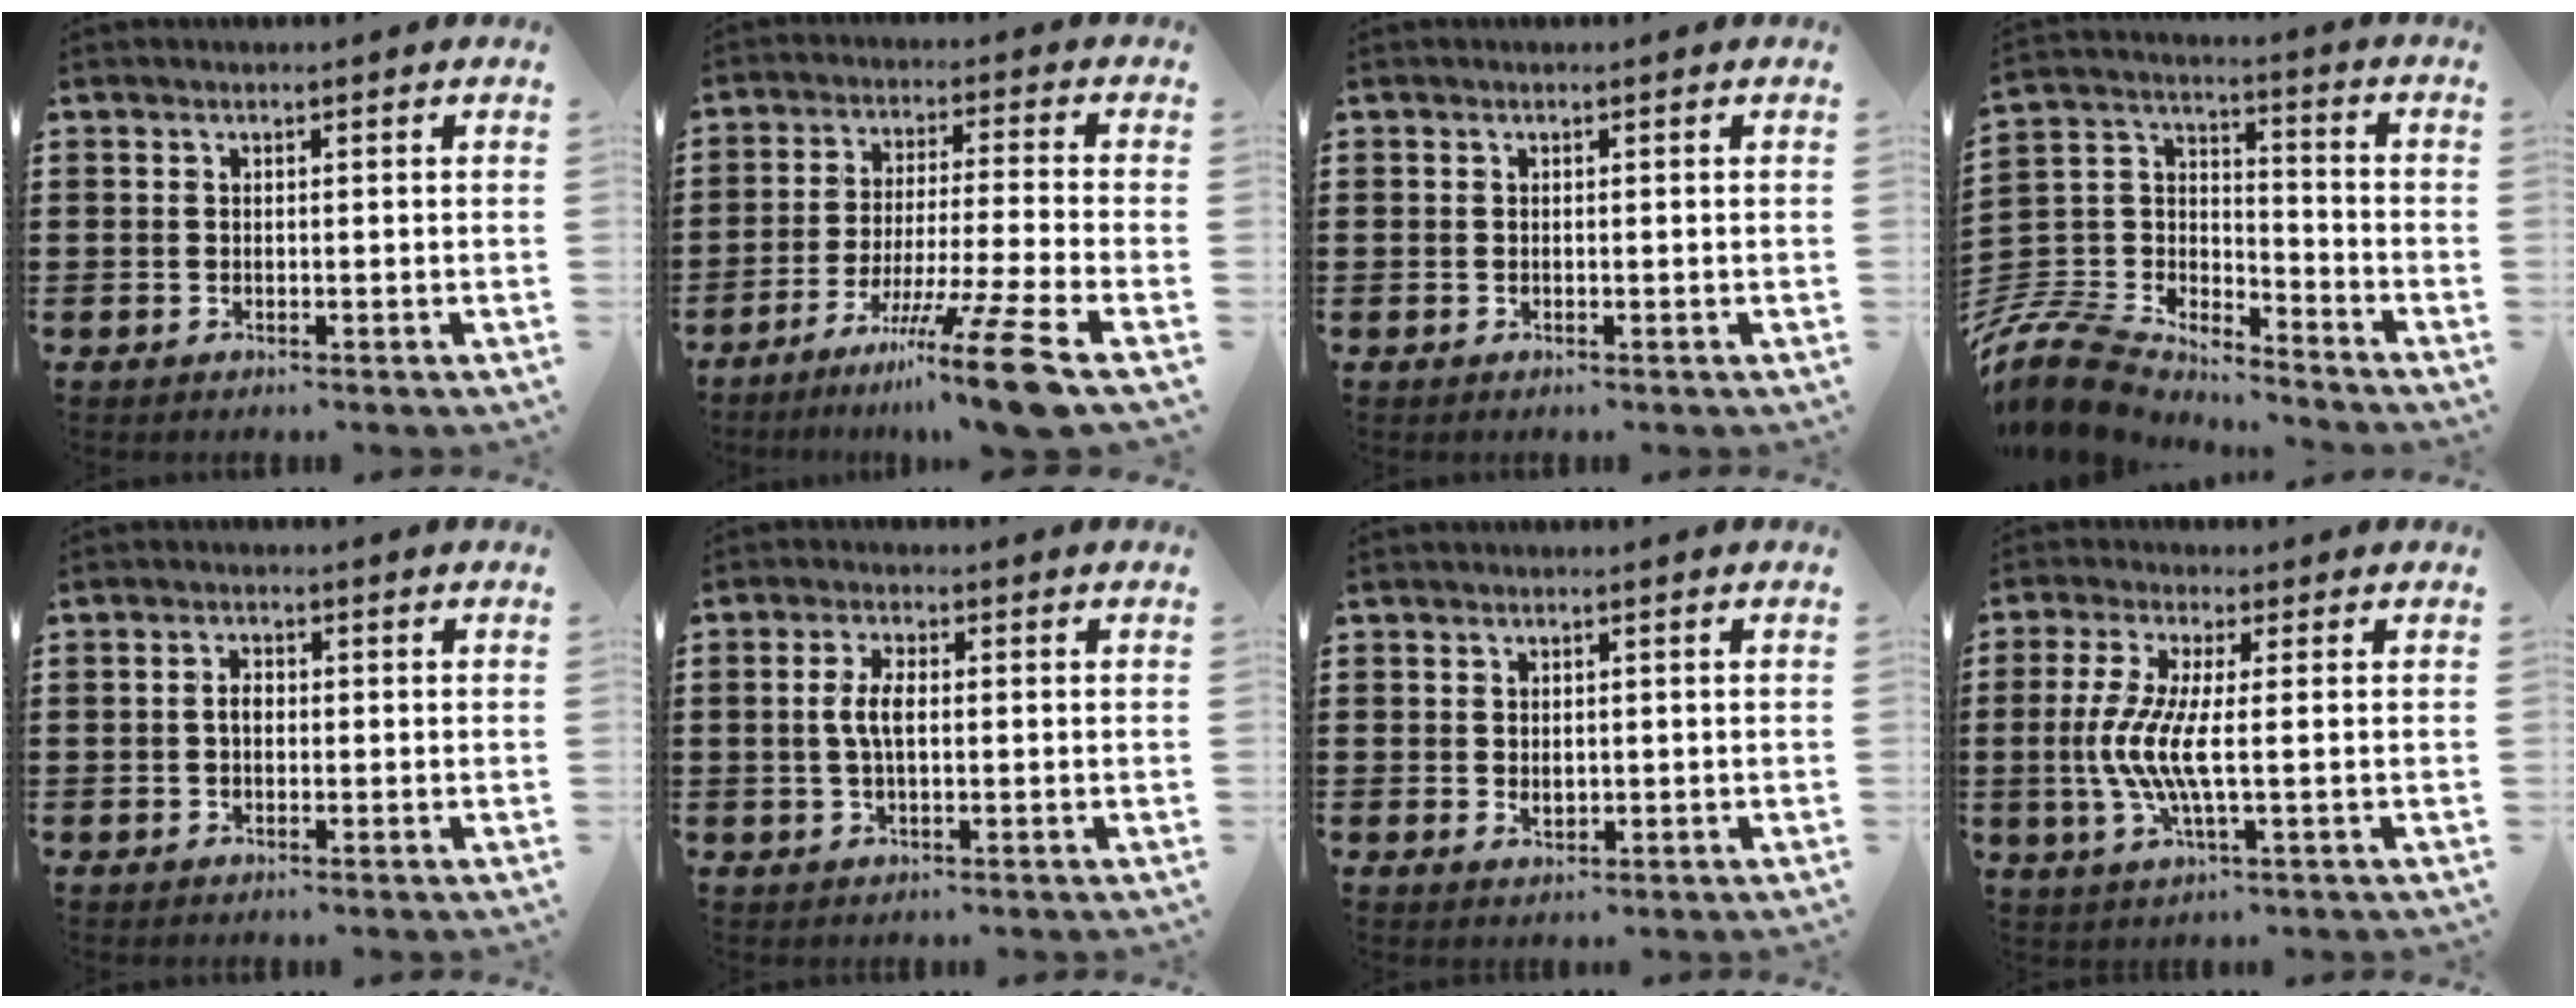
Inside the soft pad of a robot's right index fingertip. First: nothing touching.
{"total": 12.7, "force": [-8.4, -0.8, 9.4], "torque": [-0.154, 0.007, -0.151]}
{"total": 0.0}
{"total": 9.0, "force": [-8.2, 3.2, 2.0], "torque": [-0.092, -0.008, -0.171]}
{"total": 2.0, "force": [-0.1, 1.2, 1.7], "torque": [-0.033, 0.004, -0.004]}
{"total": 4.3, "force": [0.2, 1.7, 3.9], "torque": [-0.084, 0.002, -0.002]}
{"total": 1.3, "force": [0.2, 0.9, 0.9], "torque": [-0.019, 0.006, 0.003]}
{"total": 7.1, "force": [-0.6, 1.1, 7.0], "torque": [-0.162, -0.018, -0.021]}